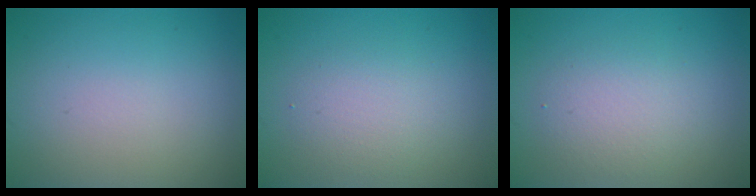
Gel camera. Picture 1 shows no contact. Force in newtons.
{"total": 2.4, "press": 2.4, "slide": 0.2}
{"total": 2.8, "press": 2.8, "slide": 0.1}